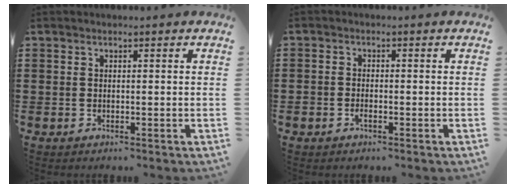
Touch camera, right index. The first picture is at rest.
{"total": 1.3, "force": [-0.8, 0.7, 0.8], "torque": [-0.017, -0.003, -0.014]}